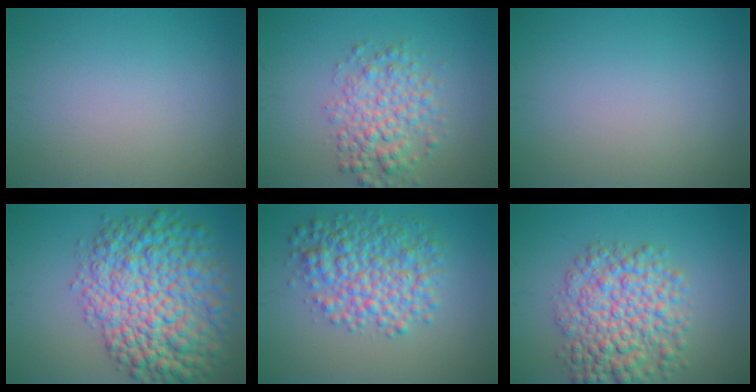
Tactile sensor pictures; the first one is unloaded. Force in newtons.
{"total": 4.3, "press": 4.3, "slide": 0.1}
{"total": 0.0}
{"total": 11.3, "press": 11.3, "slide": 0.3}
{"total": 6.1, "press": 6.1, "slide": 0.0}
{"total": 7.4, "press": 7.4, "slide": 0.1}